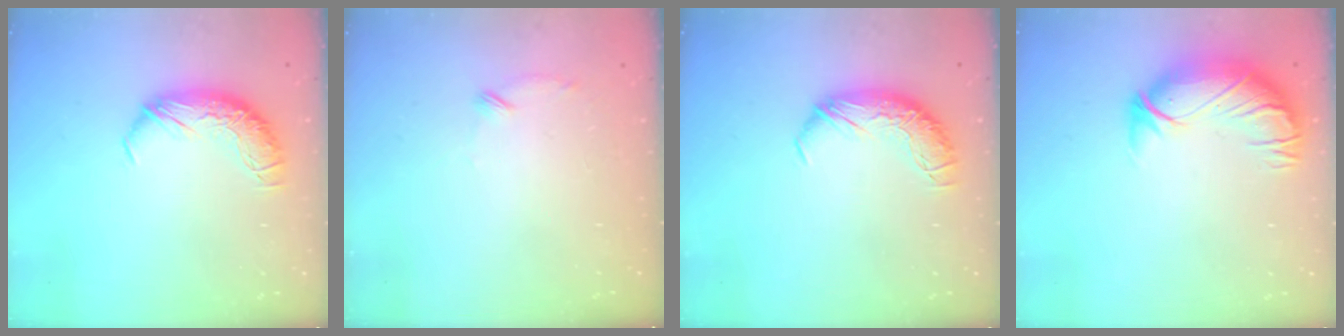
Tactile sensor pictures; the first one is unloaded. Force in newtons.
{"total": 6.8, "press": 6.7, "slide": 0.9}
{"total": 0.0}
{"total": 3.0, "press": 0.2, "slide": 2.9}